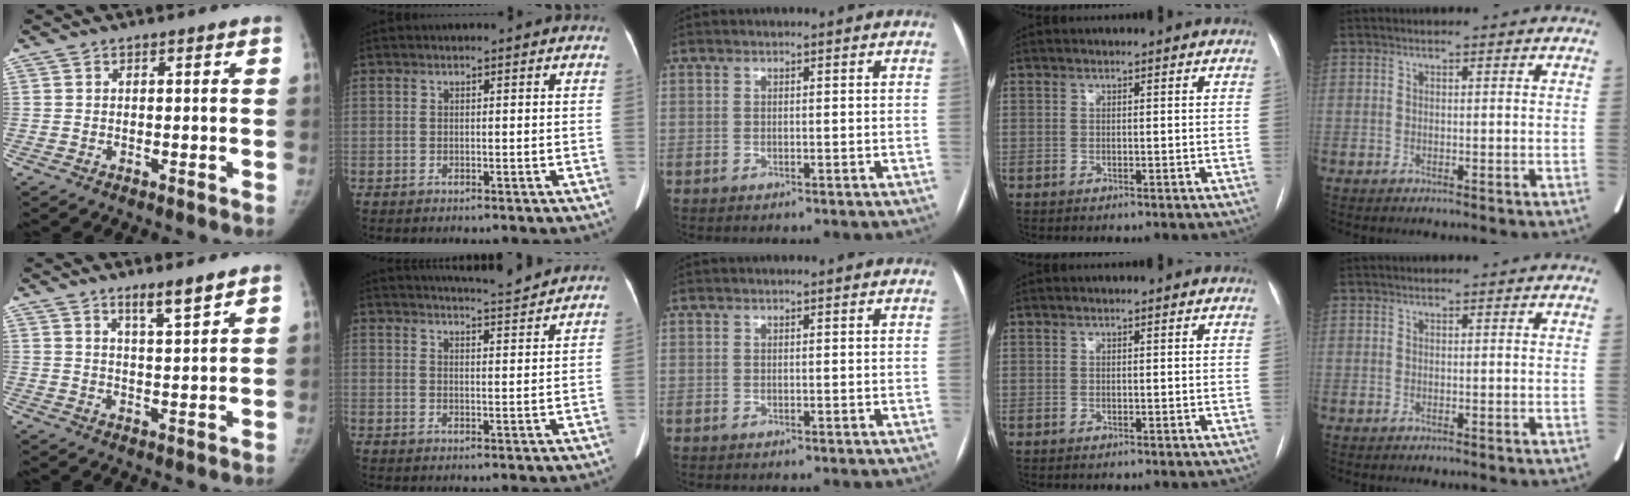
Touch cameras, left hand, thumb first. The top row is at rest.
{"thumb": {"total": 4.6, "force": [3.6, 0.2, 3.0], "torque": [-0.044, -0.032, 0.060]}, "index": {"total": 7.3, "force": [7.1, -0.8, 1.4], "torque": [-0.030, -0.001, 0.096]}}